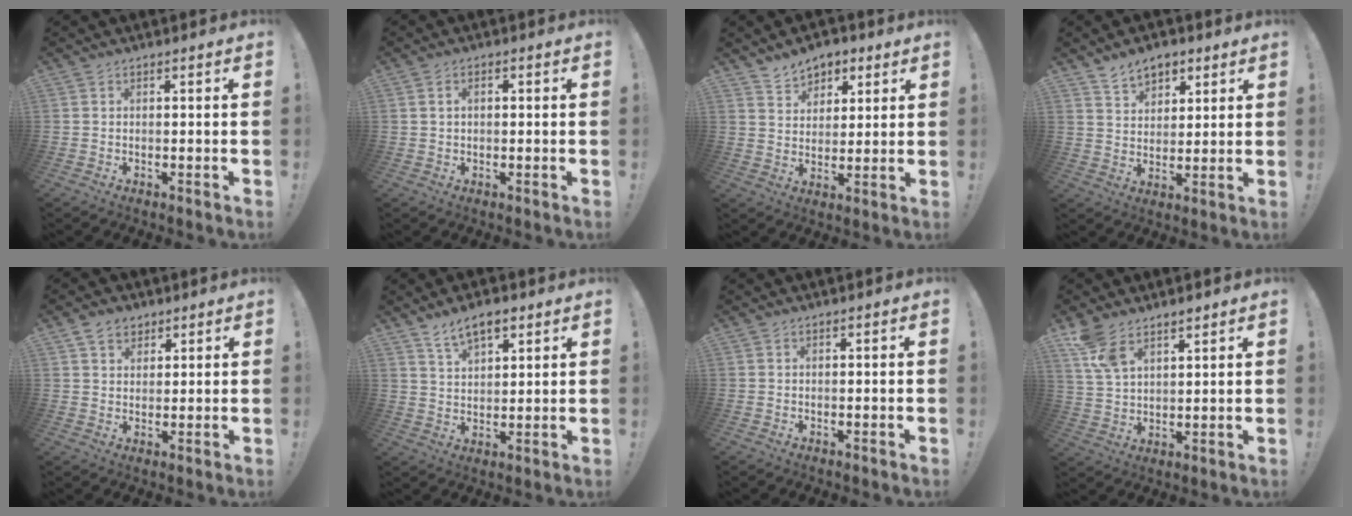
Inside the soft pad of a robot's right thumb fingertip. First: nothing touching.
{"total": 1.8, "force": [0.1, 1.1, 1.3], "torque": [-0.018, 0.003, 0.000]}
{"total": 7.5, "force": [5.2, 5.4, 0.7], "torque": [-0.015, -0.038, 0.102]}
{"total": 7.6, "force": [5.3, 4.9, 2.3], "torque": [-0.037, -0.028, 0.100]}
{"total": 5.8, "force": [3.6, 4.2, 1.8], "torque": [-0.026, -0.013, 0.067]}
{"total": 8.3, "force": [5.5, 4.0, 4.7], "torque": [-0.079, -0.018, 0.101]}
{"total": 0.0}
{"total": 8.1, "force": [6.0, 3.7, 4.1], "torque": [-0.069, -0.031, 0.116]}